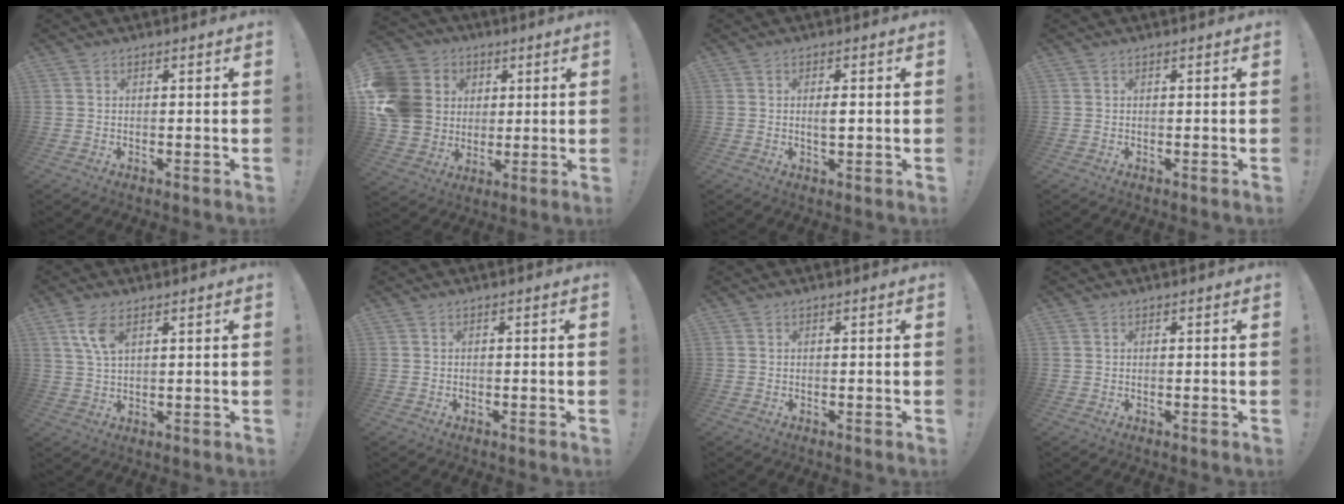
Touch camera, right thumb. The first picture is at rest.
{"total": 16.1, "force": [2.1, 14.5, 6.8], "torque": [-0.122, 0.006, 0.059]}
{"total": 2.6, "force": [-0.1, 1.0, 2.5], "torque": [-0.034, -0.004, -0.005]}
{"total": 0.0}
{"total": 6.4, "force": [3.0, 2.9, 5.0], "torque": [-0.101, -0.006, 0.054]}
{"total": 0.0}
{"total": 0.0}
{"total": 0.0}